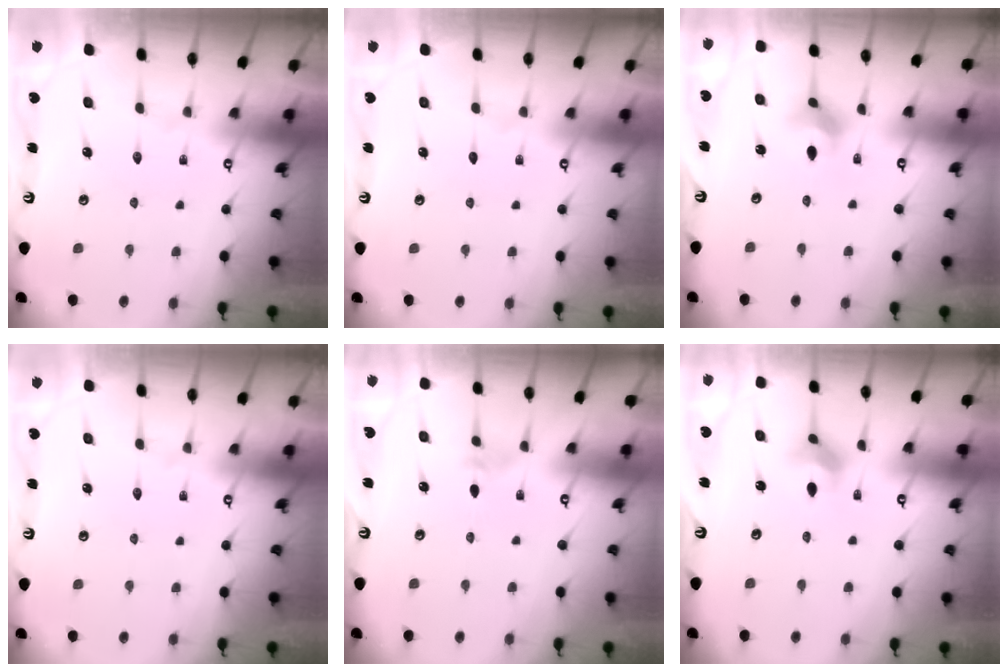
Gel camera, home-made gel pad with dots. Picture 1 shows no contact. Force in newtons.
{"total": 0.0}
{"total": 3.4, "press": 3.3, "slide": 0.5}
{"total": 0.0}
{"total": 2.2, "press": 2.1, "slide": 0.6}
{"total": 3.8, "press": 3.8, "slide": 0.6}